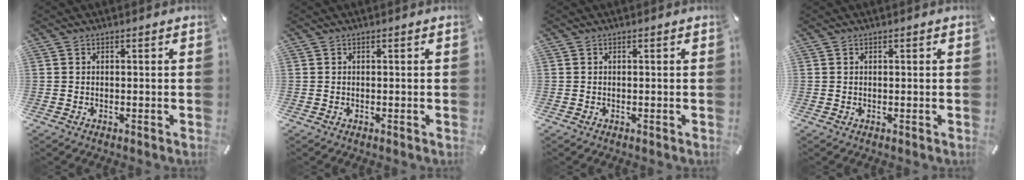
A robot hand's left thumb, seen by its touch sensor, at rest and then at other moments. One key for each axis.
{"total": 0.0}
{"total": 0.0}
{"total": 0.0}